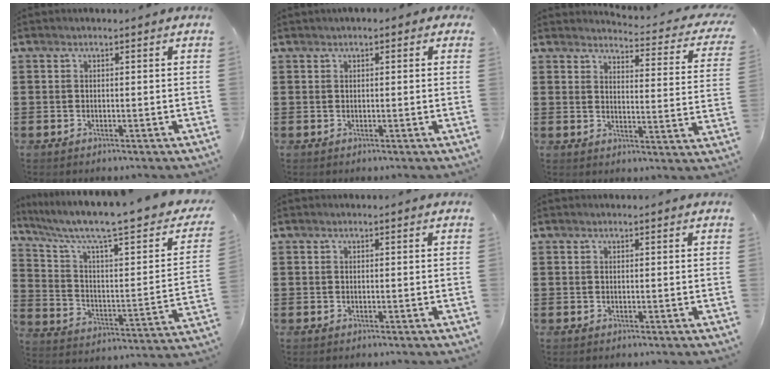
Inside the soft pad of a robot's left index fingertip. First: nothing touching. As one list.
[{"total": 0.7, "force": [0.2, 0.5, 0.5], "torque": [-0.012, 0.006, 0.002]}, {"total": 3.6, "force": [3.4, 0.2, 1.1], "torque": [-0.025, -0.031, 0.052]}, {"total": 8.4, "force": [6.3, 1.2, 5.5], "torque": [-0.126, -0.048, 0.097]}, {"total": 0.0}, {"total": 0.0}]